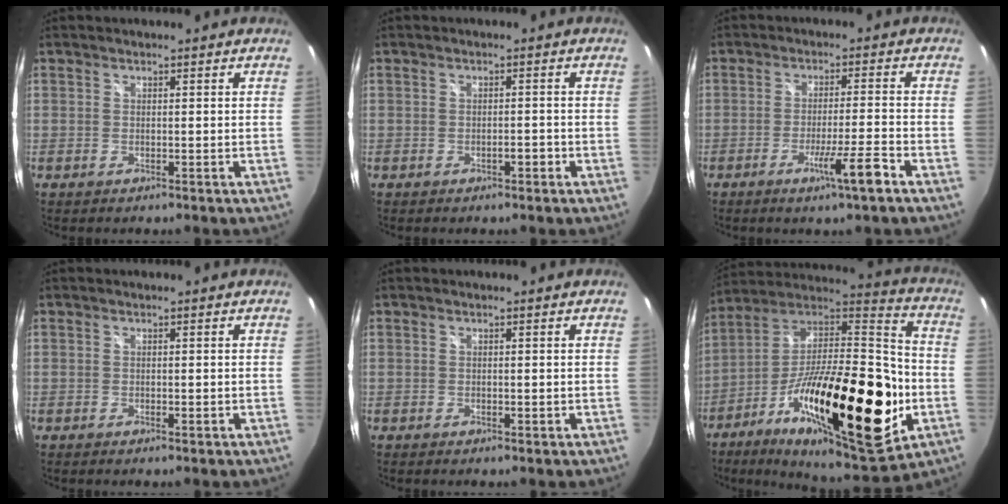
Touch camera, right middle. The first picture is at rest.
{"total": 1.5, "force": [-1.0, 0.7, 0.8], "torque": [-0.014, 0.002, -0.015]}
{"total": 6.4, "force": [-3.8, -0.8, 5.1], "torque": [-0.093, -0.013, -0.065]}
{"total": 0.9, "force": [-0.4, 0.4, 0.7], "torque": [-0.010, 0.000, -0.007]}
{"total": 0.9, "force": [-0.3, 0.5, 0.7], "torque": [-0.009, 0.000, -0.005]}
{"total": 34.2, "force": [-10.7, 11.2, 30.5], "torque": [-0.522, -0.035, -0.176]}